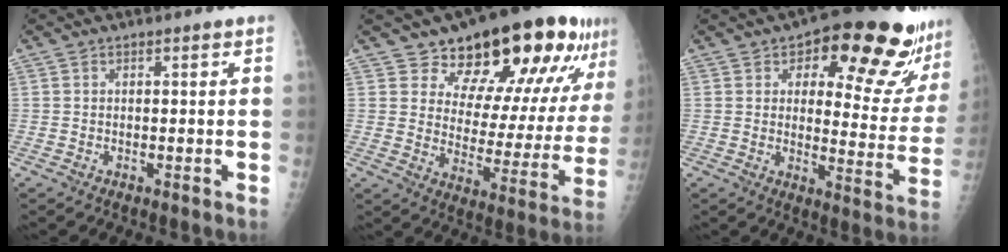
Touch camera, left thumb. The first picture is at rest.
{"total": 21.0, "force": [14.5, 9.3, 12.0], "torque": [-0.122, -0.086, 0.200]}
{"total": 21.3, "force": [12.6, 7.9, 15.1], "torque": [-0.153, -0.050, 0.166]}